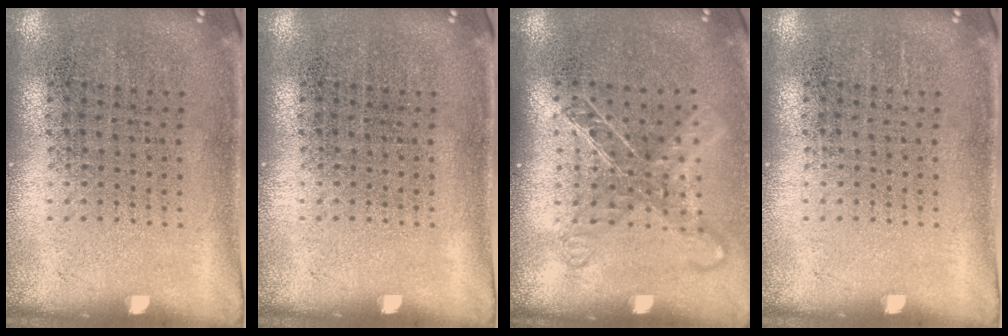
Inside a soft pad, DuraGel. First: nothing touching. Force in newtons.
{"total": 0.0}
{"total": 1.7, "press": 1.3, "slide": 1.0}
{"total": 0.0}